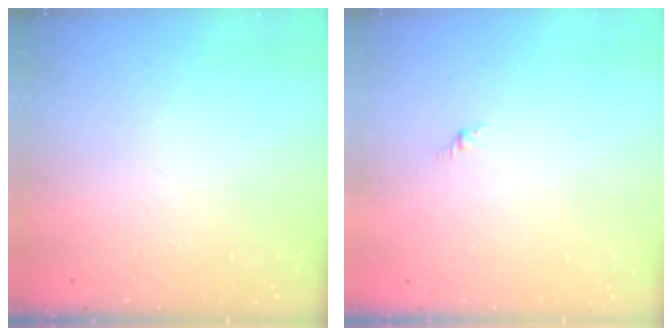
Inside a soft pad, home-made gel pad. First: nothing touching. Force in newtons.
{"total": 0.0}